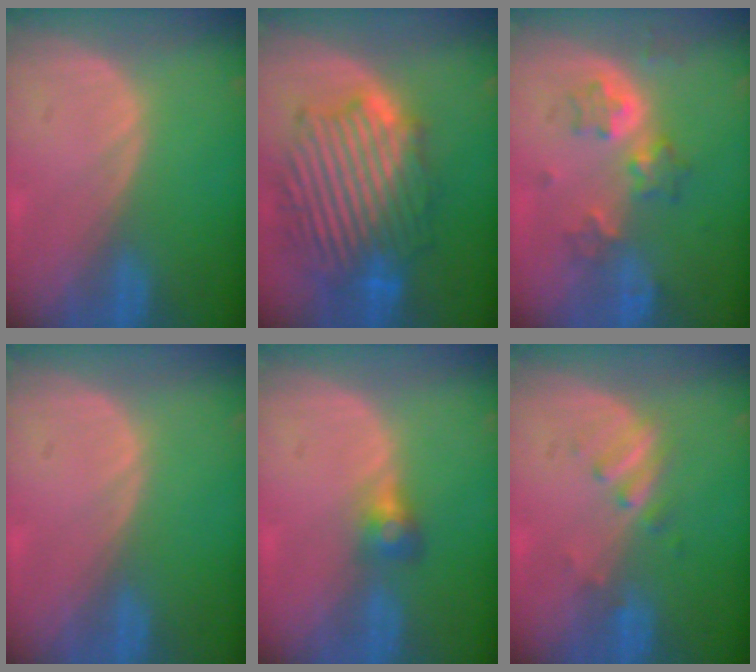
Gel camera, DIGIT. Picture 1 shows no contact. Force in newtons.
{"total": 12.9, "press": 12.8, "slide": 1.1}
{"total": 6.1, "press": 5.6, "slide": 2.5}
{"total": 0.0}
{"total": 2.8, "press": 2.7, "slide": 0.9}
{"total": 2.7, "press": 2.7, "slide": 0.5}